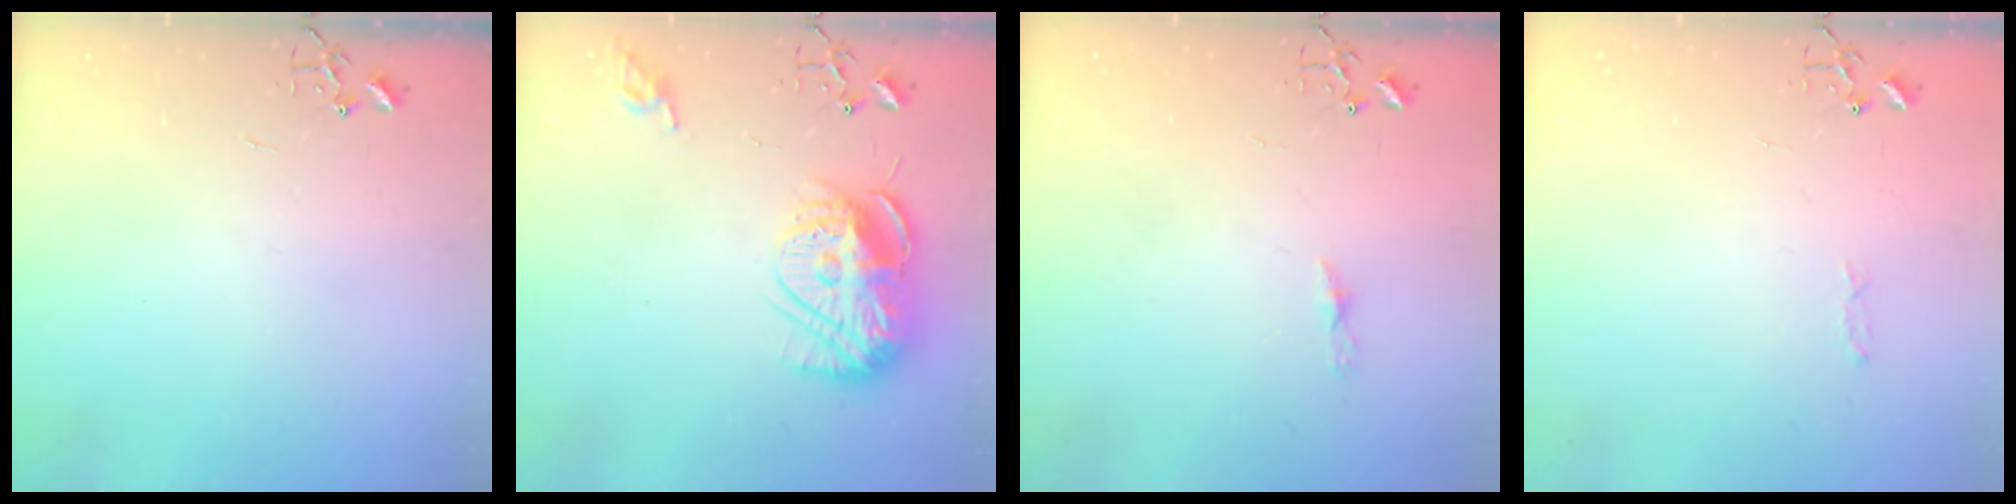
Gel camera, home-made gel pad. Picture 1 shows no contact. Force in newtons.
{"total": 15.3, "press": 15.3, "slide": 0.9}
{"total": 3.9, "press": 3.9, "slide": 0.5}
{"total": 3.3, "press": 3.3, "slide": 0.5}